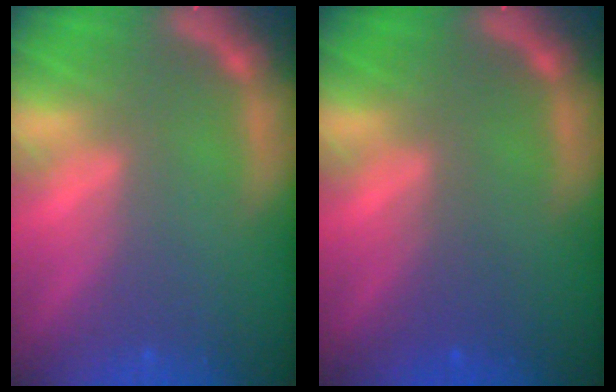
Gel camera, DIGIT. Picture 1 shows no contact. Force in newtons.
{"total": 1.4}